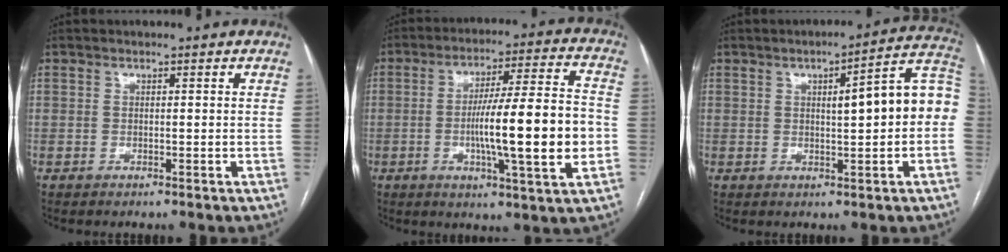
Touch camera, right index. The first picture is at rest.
{"total": 16.6, "force": [-2.7, 0.7, 16.4], "torque": [-0.264, 0.002, -0.044]}
{"total": 10.9, "force": [0.7, 1.7, 10.8], "torque": [-0.138, 0.034, 0.006]}